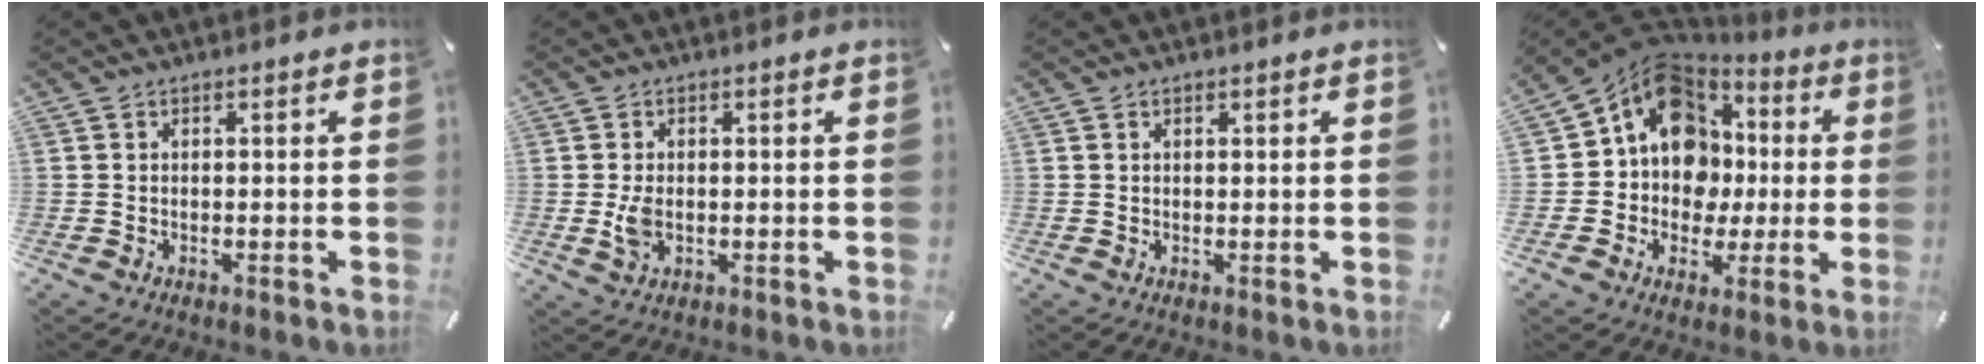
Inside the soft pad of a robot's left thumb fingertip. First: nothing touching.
{"total": 4.0, "force": [-0.2, 2.5, 3.1], "torque": [-0.070, -0.007, -0.010]}
{"total": 0.7, "force": [0.4, 0.4, 0.3], "torque": [-0.005, 0.002, 0.008]}
{"total": 15.3, "force": [2.5, 13.3, 7.1], "torque": [-0.126, -0.027, 0.051]}